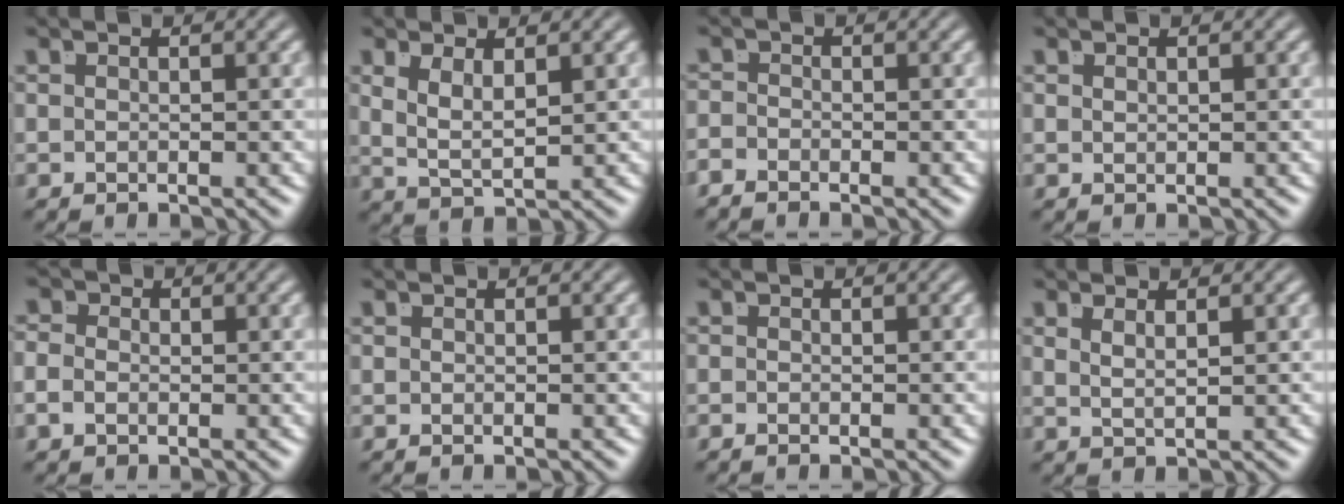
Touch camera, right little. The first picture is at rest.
{"total": 2.9, "force": [0.7, 1.4, 2.4], "torque": [-0.050, -0.009, 0.018]}
{"total": 1.3, "force": [-1.3, 0.1, 0.1], "torque": [-0.001, -0.014, -0.021]}
{"total": 0.8, "force": [0.2, -0.7, 0.1], "torque": [0.002, -0.007, 0.011]}
{"total": 1.6, "force": [-0.5, 1.4, 0.7], "torque": [-0.013, -0.002, -0.013]}
{"total": 0.0}
{"total": 0.7, "force": [-0.6, -0.3, 0.1], "torque": [0.001, -0.007, -0.009]}
{"total": 1.5, "force": [0.8, -1.0, 0.9], "torque": [-0.015, -0.010, 0.028]}